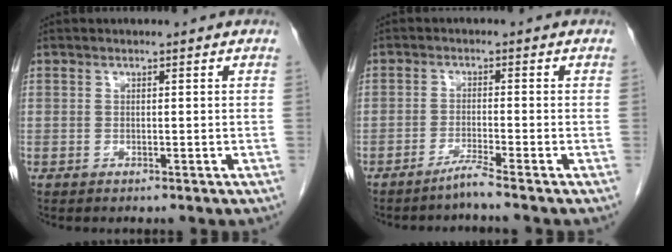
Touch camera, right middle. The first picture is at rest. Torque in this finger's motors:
{"motor_torque": [0.07, -0.38, -0.03, 0.00]}